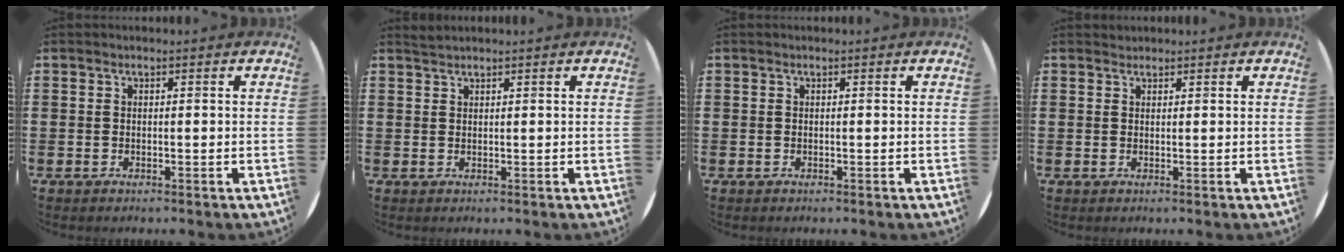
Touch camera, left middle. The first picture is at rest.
{"total": 0.9, "force": [0.9, -0.1, 0.0], "torque": [-0.001, 0.000, 0.017]}
{"total": 0.0}
{"total": 0.7, "force": [0.6, 0.2, -0.1], "torque": [0.003, 0.004, 0.012]}